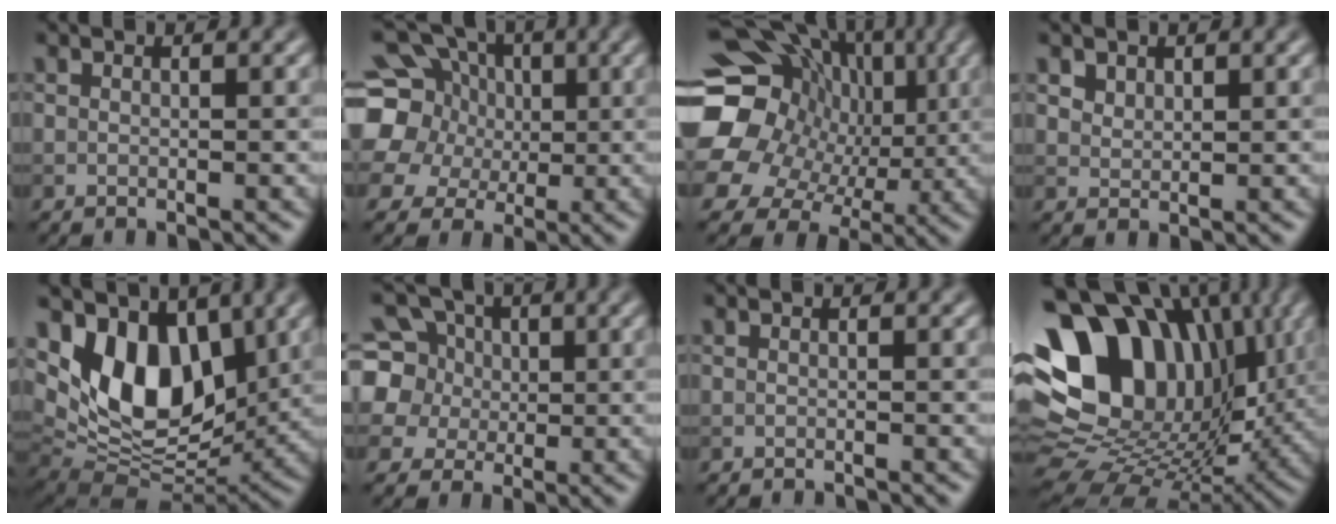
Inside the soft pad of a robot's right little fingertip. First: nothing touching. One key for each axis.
{"total": 12.1, "fx": 2.3, "fy": 10.6, "fz": 5.5, "tx": -0.152, "ty": 0.025, "tz": 0.028}
{"total": 18.5, "fx": 1.9, "fy": 16.2, "fz": 8.8, "tx": -0.190, "ty": 0.035, "tz": 0.010}
{"total": 1.8, "fx": 1.4, "fy": 1.0, "fz": 0.5, "tx": -0.016, "ty": -0.006, "tz": 0.030}
{"total": 9.3, "fx": 3.5, "fy": 5.8, "fz": 6.4, "tx": -0.119, "ty": -0.017, "tz": 0.056}
{"total": 5.8, "fx": 0.7, "fy": 5.3, "fz": 2.1, "tx": -0.075, "ty": 0.019, "tz": 0.018}
{"total": 1.2, "fx": -1.2, "fy": -0.3, "fz": 0.1, "tx": 0.006, "ty": -0.003, "tz": -0.018}
{"total": 16.7, "fx": 4.8, "fy": 12.5, "fz": 10.1, "tx": -0.203, "ty": 0.019, "tz": 0.081}